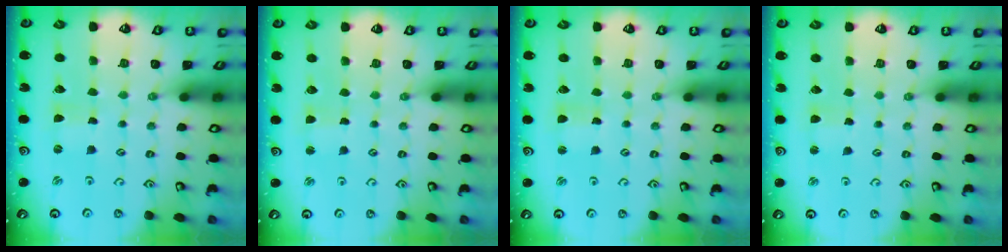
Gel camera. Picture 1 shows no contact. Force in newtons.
{"total": 1.8, "press": 1.7, "slide": 0.3}
{"total": 1.2, "press": 1.2, "slide": 0.2}
{"total": 2.5, "press": 2.4, "slide": 0.4}